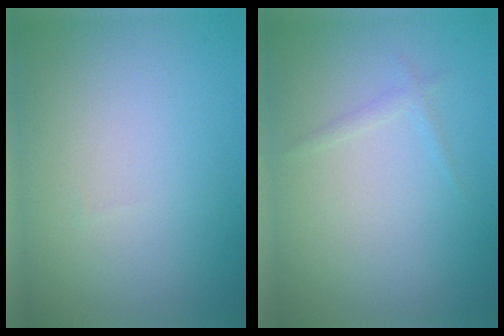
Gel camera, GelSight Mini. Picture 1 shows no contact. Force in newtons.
{"total": 0.8, "press": 0.8, "slide": 0.1}